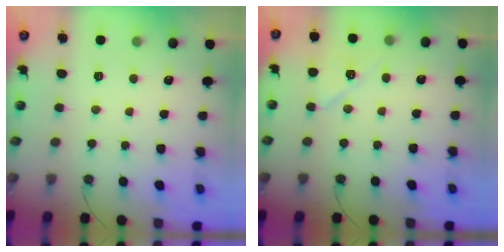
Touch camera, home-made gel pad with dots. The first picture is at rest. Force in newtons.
{"total": 8.1, "press": 8.0, "slide": 1.7}